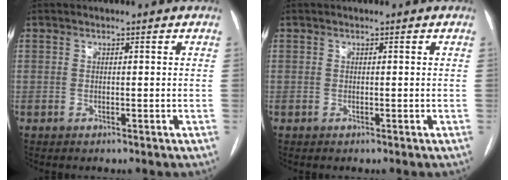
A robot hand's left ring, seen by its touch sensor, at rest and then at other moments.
{"total": 0.0}